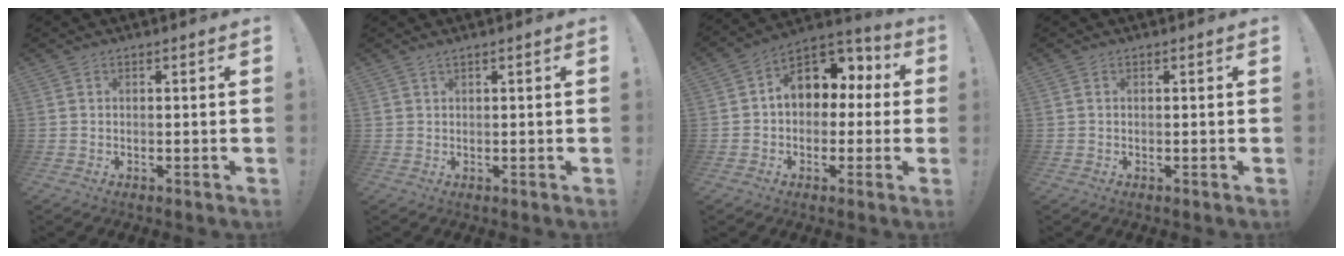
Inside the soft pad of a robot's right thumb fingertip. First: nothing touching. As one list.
[{"total": 0.6, "force": [0.5, 0.0, 0.4], "torque": [-0.008, 0.000, 0.009]}, {"total": 11.4, "force": [2.7, 9.0, 6.4], "torque": [-0.084, -0.010, 0.055]}, {"total": 0.0}]